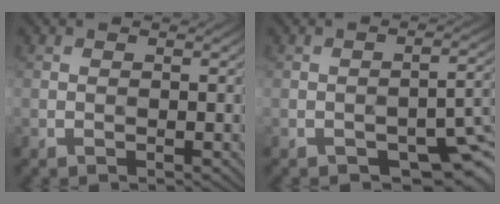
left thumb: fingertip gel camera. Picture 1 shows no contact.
{"total": 7.3, "force": [-4.4, 3.0, 5.0], "torque": [-0.057, -0.004, -0.060]}